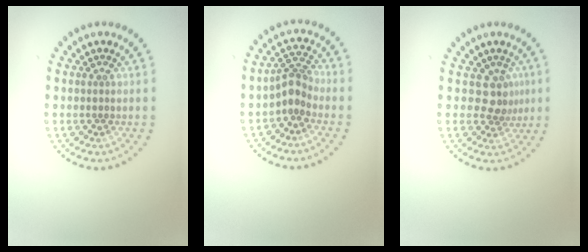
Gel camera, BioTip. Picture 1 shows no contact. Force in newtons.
{"total": 2.4, "press": 1.9, "slide": 1.6}
{"total": 2.3, "press": 1.7, "slide": 1.5}